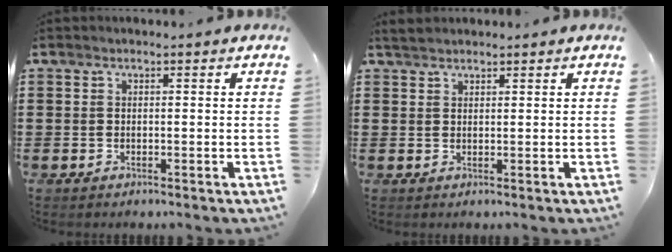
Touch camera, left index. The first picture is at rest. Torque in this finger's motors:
{"motor_torque": [0.13, 0.00, 0.11, 0.05]}